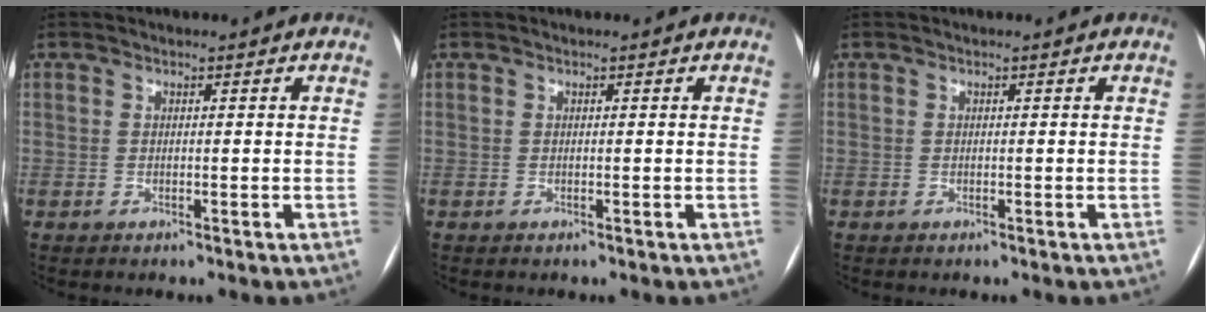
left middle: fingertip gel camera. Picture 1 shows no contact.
{"total": 0.0}
{"total": 0.0}